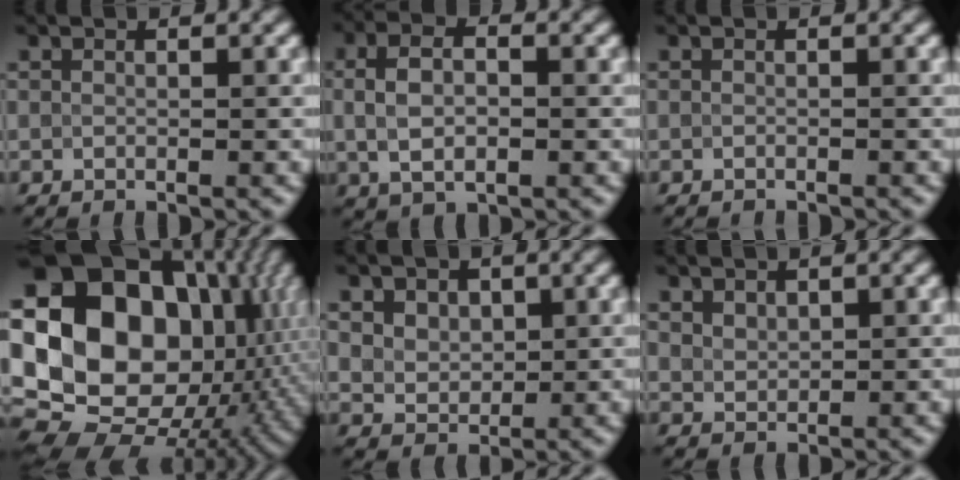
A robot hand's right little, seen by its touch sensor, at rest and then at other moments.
{"total": 4.3, "force": [0.3, 2.5, 3.5], "torque": [-0.068, 0.005, 0.003]}
{"total": 0.5, "force": [-0.5, -0.1, -0.1], "torque": [0.002, 0.003, -0.008]}
{"total": 21.6, "force": [1.6, 16.4, 13.8], "torque": [-0.261, 0.015, 0.032]}
{"total": 5.2, "force": [2.4, 3.8, 2.8], "torque": [-0.053, 0.019, 0.033]}
{"total": 1.5, "force": [1.0, 1.0, 0.6], "torque": [-0.012, 0.004, 0.020]}